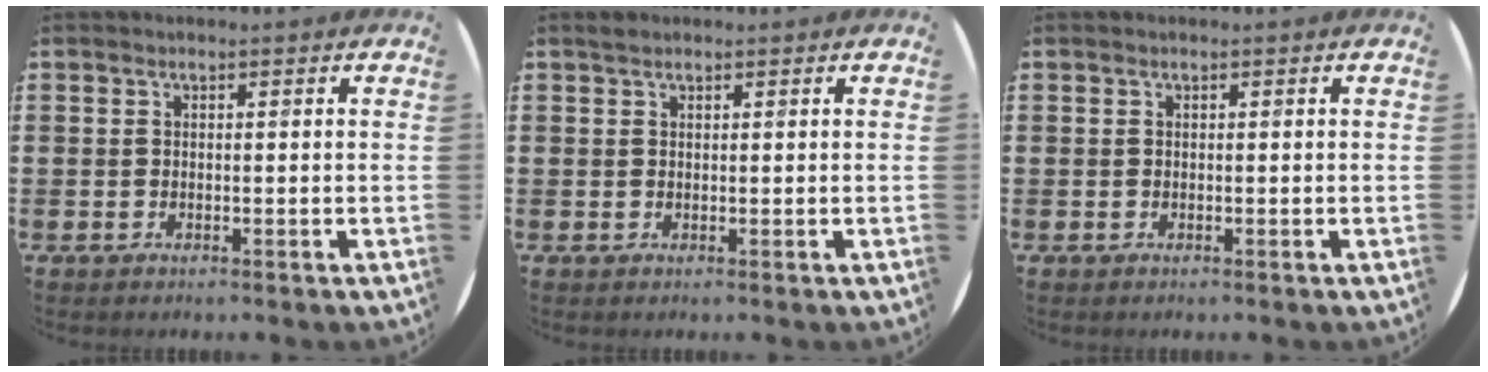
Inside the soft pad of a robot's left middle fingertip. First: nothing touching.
{"total": 0.7, "force": [0.6, 0.2, 0.0], "torque": [-0.001, 0.003, 0.012]}
{"total": 0.0}